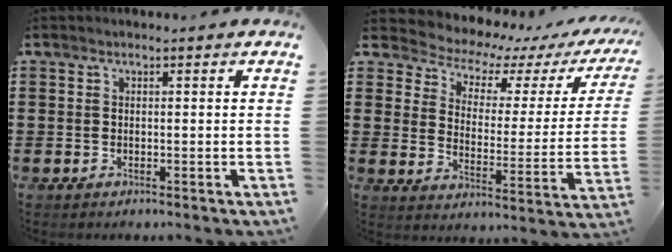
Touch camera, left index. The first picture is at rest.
{"total": 3.8, "force": [3.3, 1.7, 1.0], "torque": [-0.047, -0.031, 0.048]}